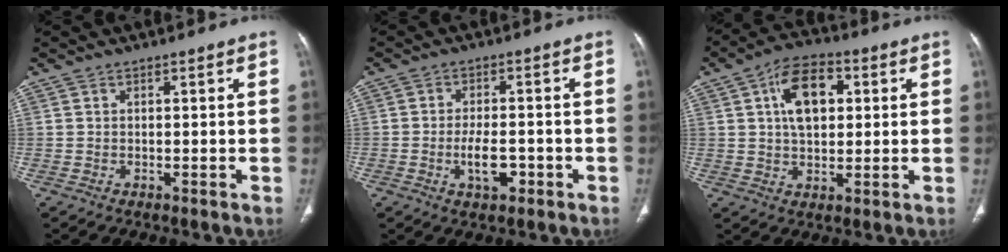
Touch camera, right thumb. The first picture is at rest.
{"total": 5.6, "force": [-2.0, 2.8, 4.4], "torque": [-0.070, 0.010, -0.030]}
{"total": 11.2, "force": [2.9, 6.7, 8.4], "torque": [-0.118, 0.008, 0.042]}